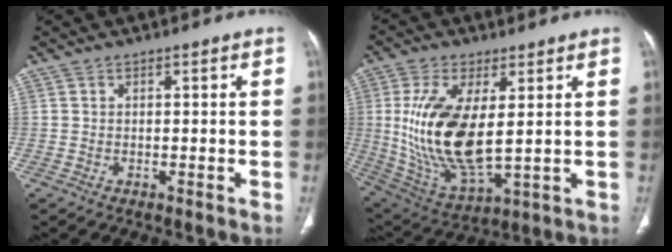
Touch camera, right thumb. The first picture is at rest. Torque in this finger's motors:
{"motor_torque": [1.05, 1.01, 1.92, -0.33, 0.65]}